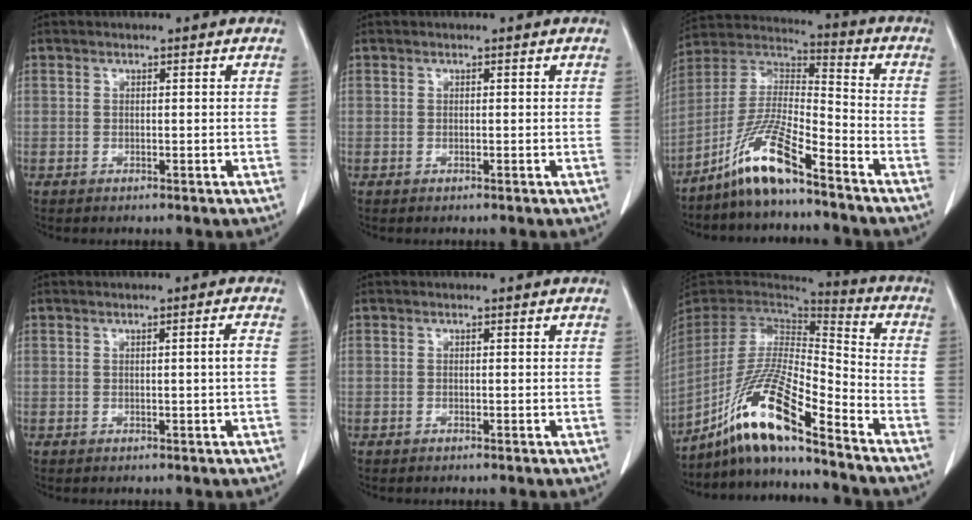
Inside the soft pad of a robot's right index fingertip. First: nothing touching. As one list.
[{"total": 0.0}, {"total": 12.1, "force": [-8.6, 1.1, 8.4], "torque": [-0.183, -0.002, -0.167]}, {"total": 1.4, "force": [-0.1, -0.4, 1.4], "torque": [-0.023, -0.001, 0.000]}, {"total": 0.0}, {"total": 16.0, "force": [-11.4, 0.8, 11.2], "torque": [-0.222, -0.007, -0.212]}]